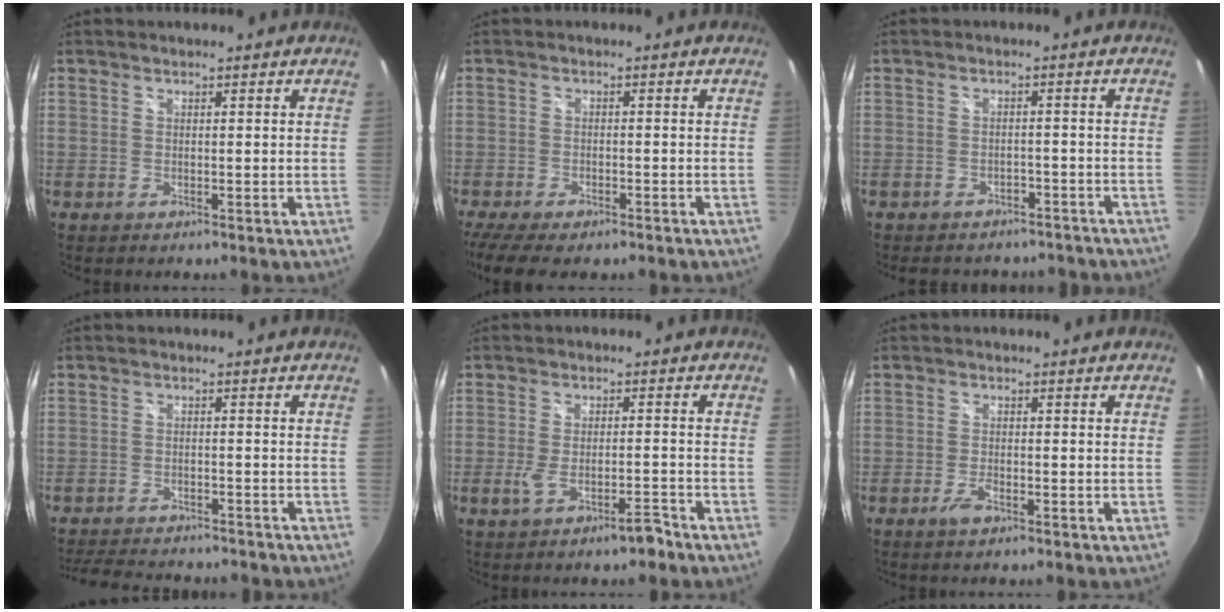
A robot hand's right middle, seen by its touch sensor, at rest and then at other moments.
{"total": 10.5, "force": [-7.5, 4.2, 6.0], "torque": [-0.137, -0.037, -0.120]}
{"total": 10.7, "force": [-9.0, 4.8, 3.4], "torque": [-0.076, -0.001, -0.110]}
{"total": 11.4, "force": [-10.1, 2.9, 4.2], "torque": [-0.098, -0.011, -0.149]}
{"total": 5.4, "force": [-3.5, 1.4, 3.9], "torque": [-0.079, -0.005, -0.055]}
{"total": 2.4, "force": [-1.6, 1.0, 1.5], "torque": [-0.036, -0.002, -0.030]}